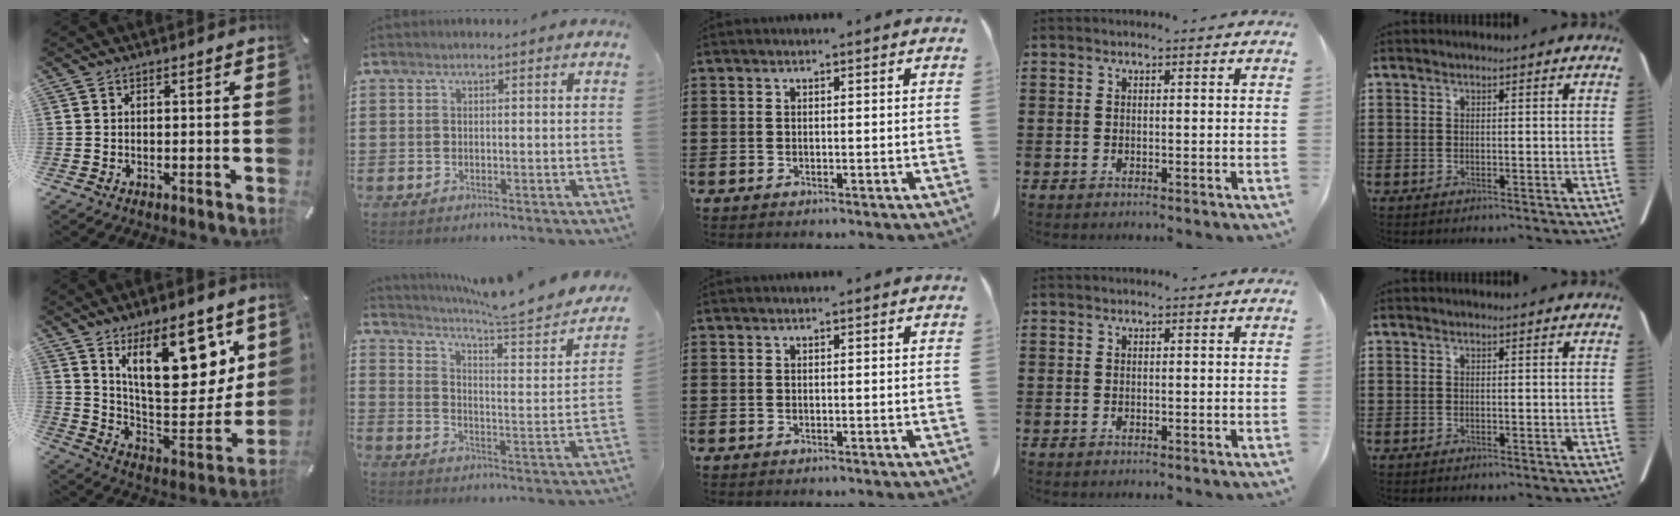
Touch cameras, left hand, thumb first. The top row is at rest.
{"thumb": {"total": 22.1, "force": [12.0, 10.1, 15.5], "torque": [-0.214, -0.072, 0.200]}, "index": {"total": 5.8, "force": [5.0, -0.4, 2.9], "torque": [-0.064, -0.044, 0.074]}}